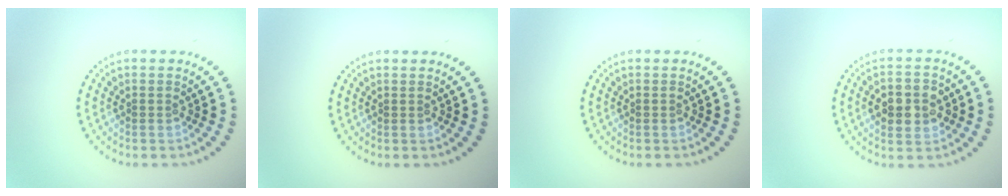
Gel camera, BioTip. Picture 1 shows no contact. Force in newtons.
{"total": 0.0}
{"total": 0.0}
{"total": 4.4, "press": 4.4, "slide": 0.4}